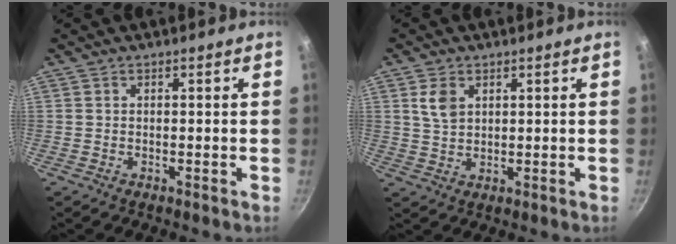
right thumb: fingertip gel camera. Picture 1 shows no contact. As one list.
[{"total": 4.7, "force": [1.8, 3.1, 3.0], "torque": [-0.047, -0.005, 0.039]}]